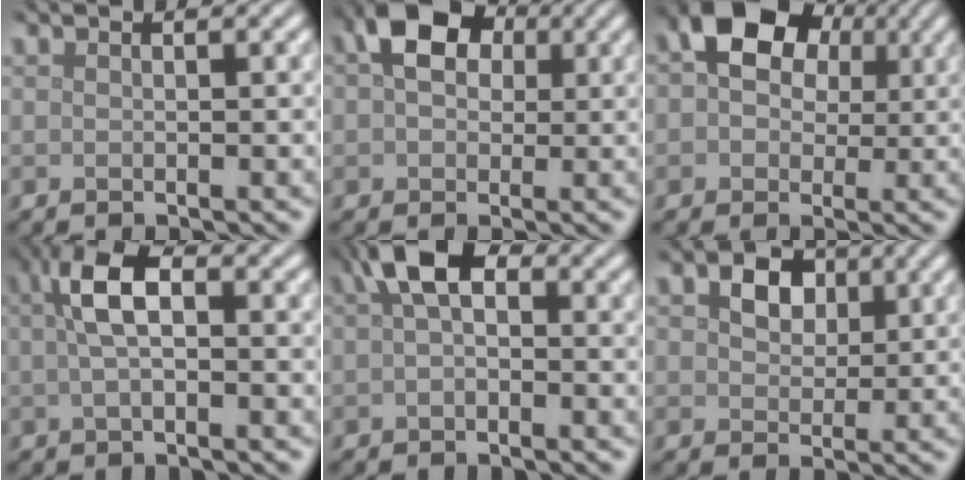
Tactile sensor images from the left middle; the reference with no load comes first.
{"total": 6.4, "force": [2.0, 4.5, 4.1], "torque": [-0.082, 0.017, 0.015]}
{"total": 8.4, "force": [2.7, 6.2, 4.9], "torque": [-0.079, 0.023, 0.016]}
{"total": 4.1, "force": [0.6, 1.6, 3.8], "torque": [-0.075, 0.011, 0.005]}
{"total": 4.0, "force": [0.9, 2.2, 3.2], "torque": [-0.052, 0.013, 0.004]}
{"total": 3.5, "force": [1.4, 2.5, 1.9], "torque": [-0.035, 0.000, 0.013]}